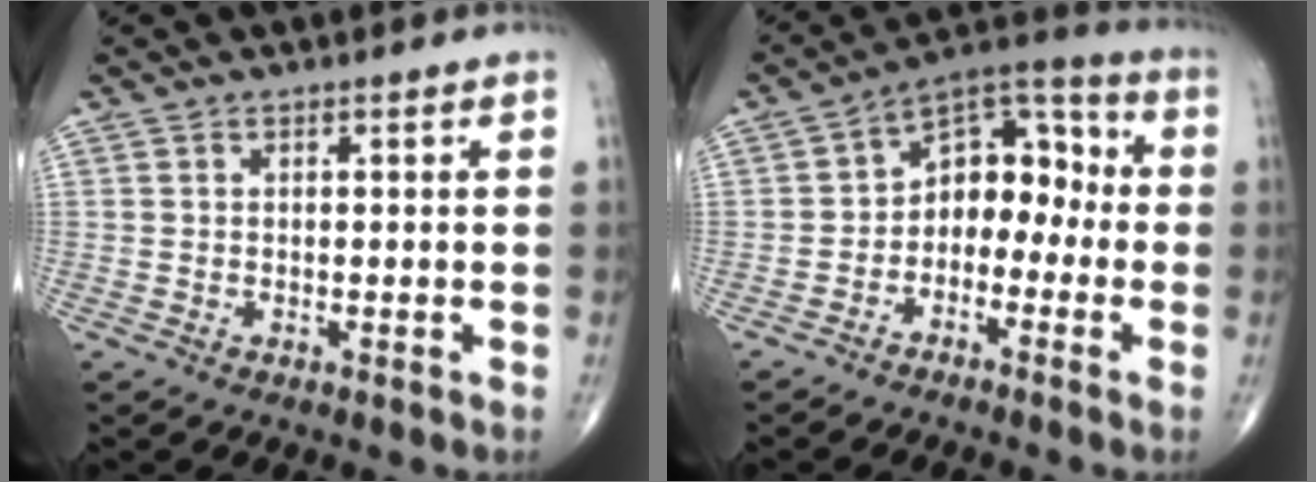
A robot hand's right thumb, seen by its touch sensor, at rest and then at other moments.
{"total": 10.7, "force": [-2.0, 7.5, 7.4], "torque": [-0.072, 0.054, -0.053]}